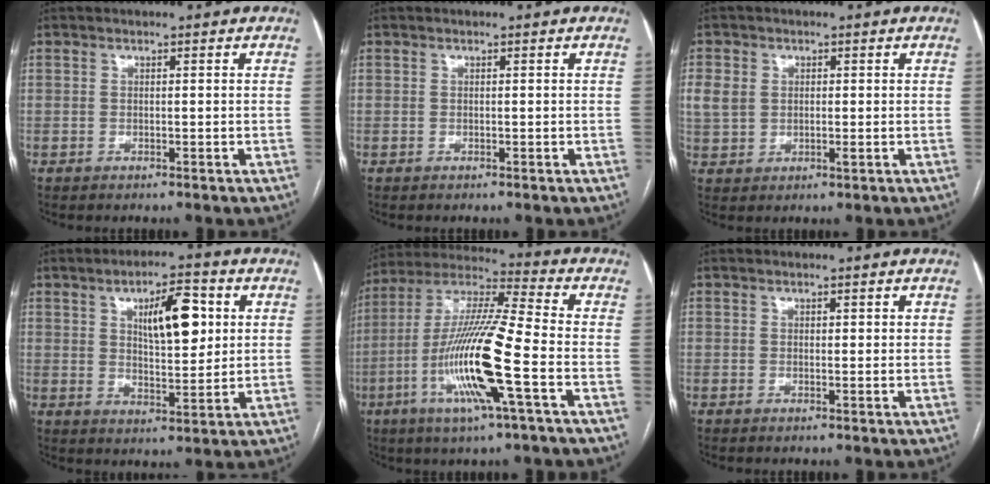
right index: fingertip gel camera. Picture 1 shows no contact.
{"total": 0.0}
{"total": 4.5, "force": [0.7, 3.5, 2.7], "torque": [-0.067, 0.007, 0.018]}
{"total": 9.7, "force": [3.1, 3.2, 8.6], "torque": [-0.135, 0.008, 0.055]}
{"total": 17.1, "force": [-5.2, 0.4, 16.3], "torque": [-0.327, -0.011, -0.104]}
{"total": 0.8, "force": [0.5, 0.5, 0.5], "torque": [-0.003, 0.000, 0.005]}